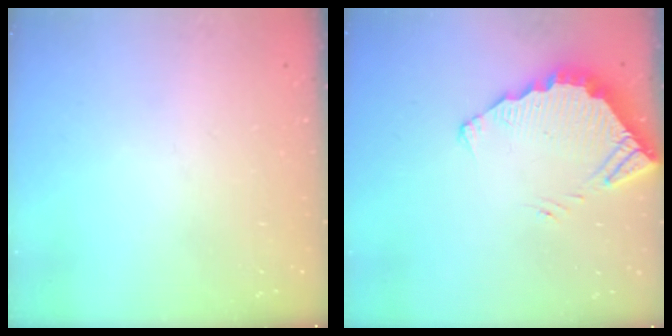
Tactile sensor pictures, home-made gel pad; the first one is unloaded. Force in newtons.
{"total": 3.8, "press": 3.8, "slide": 0.3}